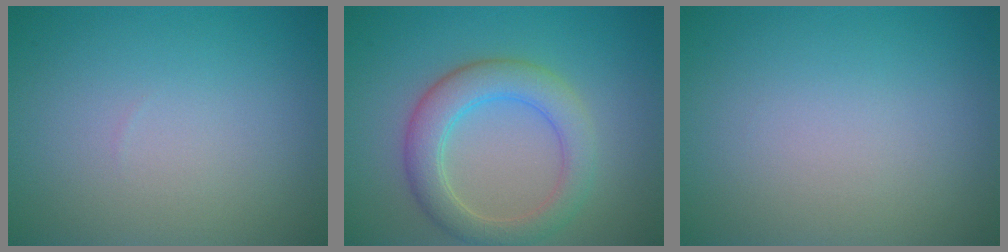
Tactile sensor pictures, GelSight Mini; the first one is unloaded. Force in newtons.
{"total": 4.7, "press": 4.7, "slide": 0.6}
{"total": 0.0}